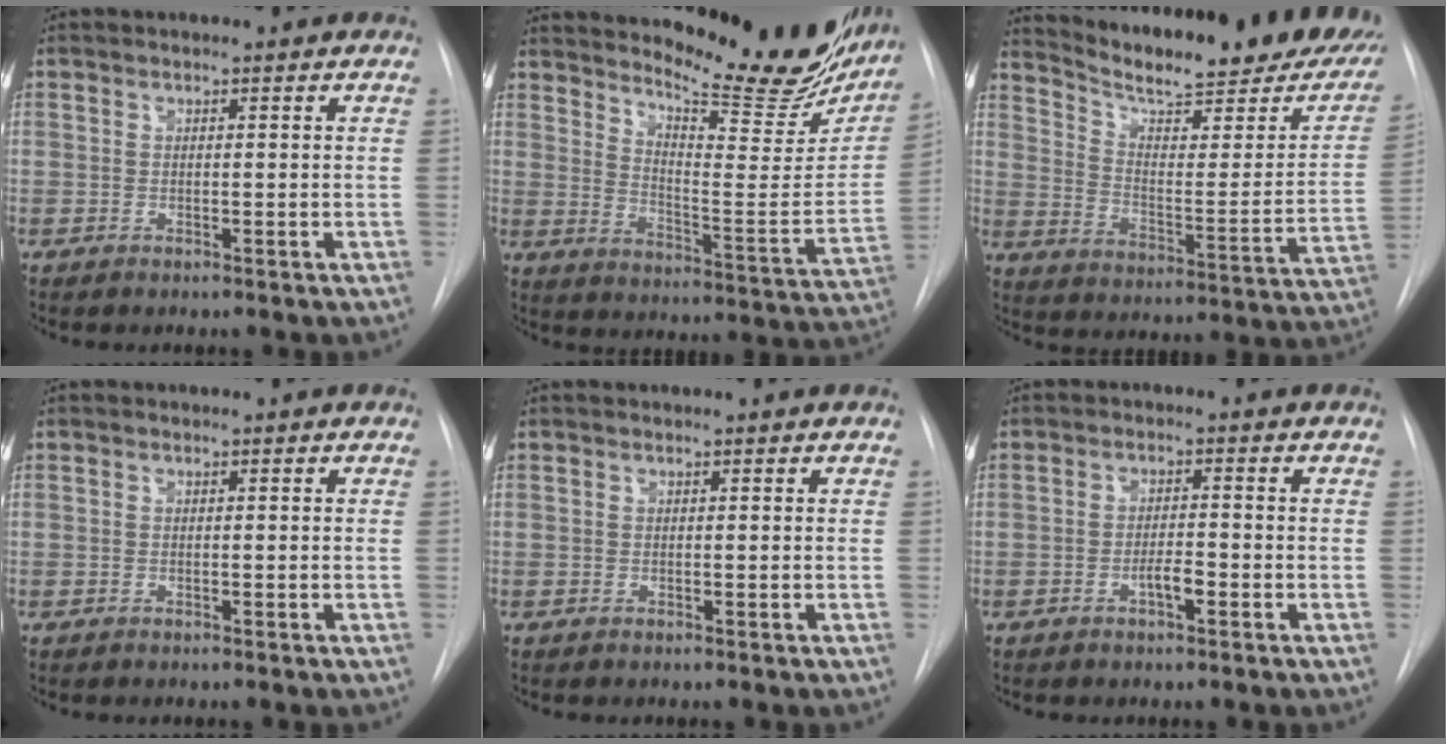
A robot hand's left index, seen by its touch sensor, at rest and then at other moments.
{"total": 24.5, "force": [21.1, 5.0, 11.5], "torque": [-0.170, -0.074, 0.272]}
{"total": 26.7, "force": [22.4, 4.6, 13.9], "torque": [-0.207, -0.063, 0.292]}
{"total": 0.0}
{"total": 0.0}
{"total": 2.7, "force": [-1.3, 0.7, 2.2], "torque": [-0.036, 0.001, -0.023]}